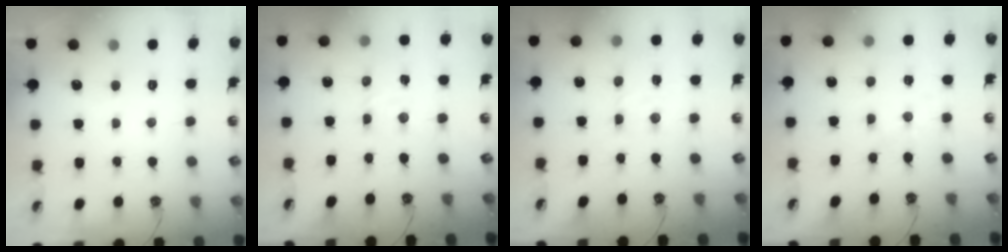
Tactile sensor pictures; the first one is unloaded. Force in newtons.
{"total": 2.5, "press": 2.4, "slide": 0.4}
{"total": 3.2, "press": 3.1, "slide": 0.5}
{"total": 1.9, "press": 1.9, "slide": 0.5}